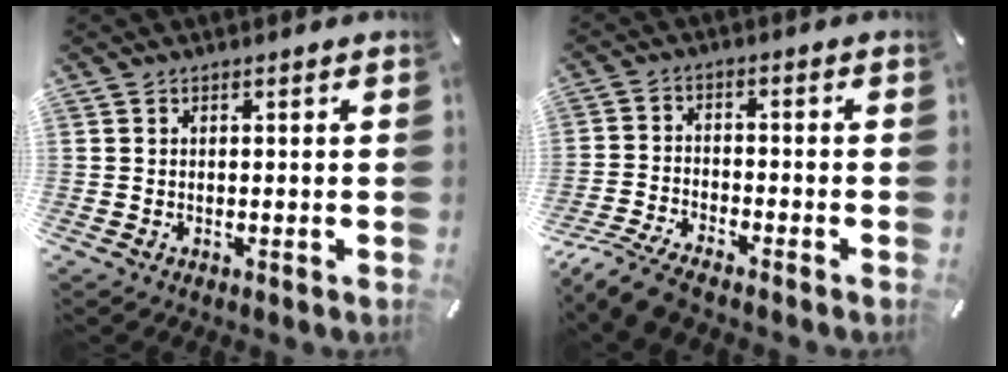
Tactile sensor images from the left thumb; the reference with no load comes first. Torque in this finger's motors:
{"motor_torque": [-0.23, 0.30, 0.18, 0.18, 0.00]}